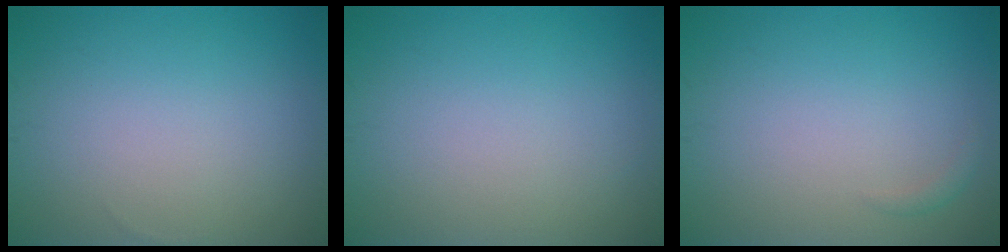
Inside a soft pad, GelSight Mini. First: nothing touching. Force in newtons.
{"total": 0.0}
{"total": 0.6, "press": 0.6, "slide": 0.1}